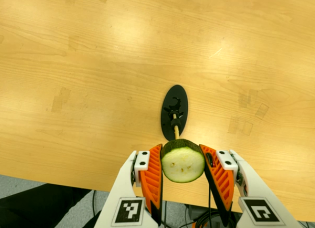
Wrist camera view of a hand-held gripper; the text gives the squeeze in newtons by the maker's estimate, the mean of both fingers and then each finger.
{"total": 11.0, "left": 9.7, "right": 12.3}